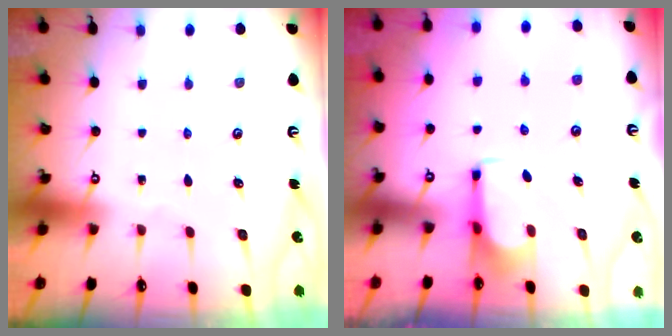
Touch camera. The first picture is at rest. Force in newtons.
{"total": 1.6, "press": 1.5, "slide": 0.4}